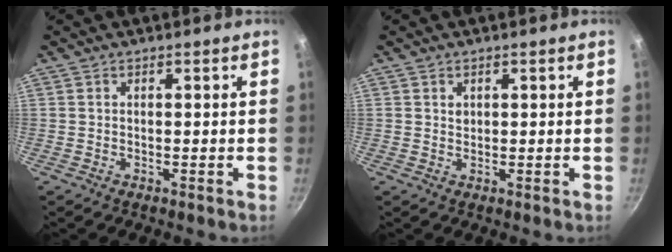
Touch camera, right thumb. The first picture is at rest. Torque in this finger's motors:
{"motor_torque": [0.19, -0.02, 0.29, 0.05, -0.01]}